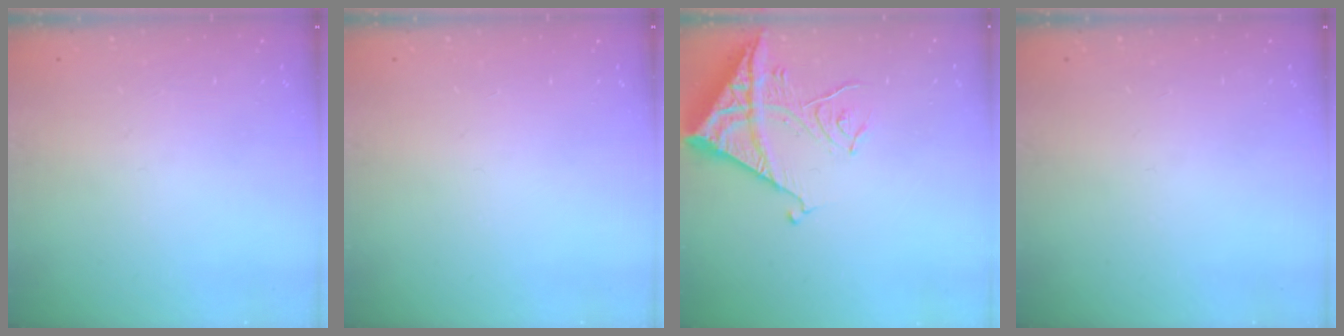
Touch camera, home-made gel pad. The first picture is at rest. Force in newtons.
{"total": 0.0}
{"total": 13.7, "press": 13.6, "slide": 1.1}
{"total": 0.0}